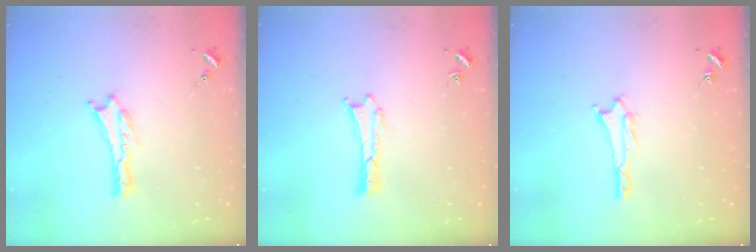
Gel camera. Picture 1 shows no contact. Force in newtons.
{"total": 0.0}
{"total": 1.0, "press": 0.9, "slide": 0.2}